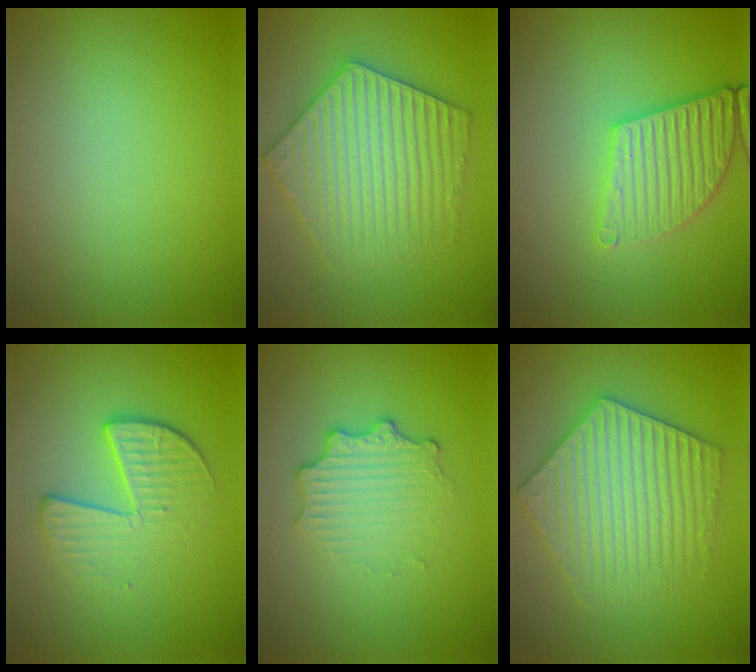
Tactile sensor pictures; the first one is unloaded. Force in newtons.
{"total": 5.9, "press": 5.8, "slide": 0.9}
{"total": 4.5, "press": 3.8, "slide": 2.5}
{"total": 4.1, "press": 2.8, "slide": 2.9}
{"total": 3.3, "press": 2.5, "slide": 2.2}
{"total": 6.2, "press": 6.1, "slide": 1.0}